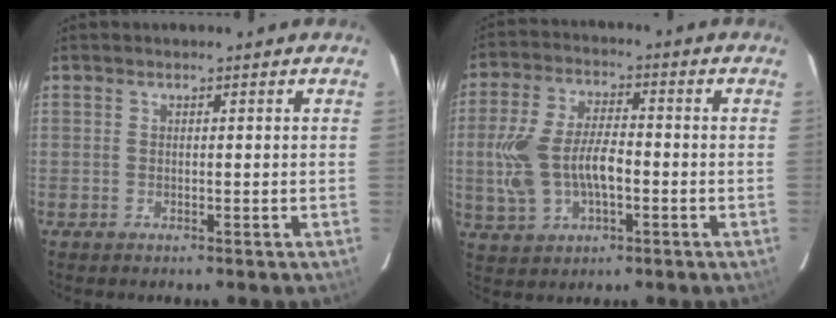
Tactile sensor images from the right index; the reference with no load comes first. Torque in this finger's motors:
{"motor_torque": [0.47, -0.10, 0.62, 0.12]}